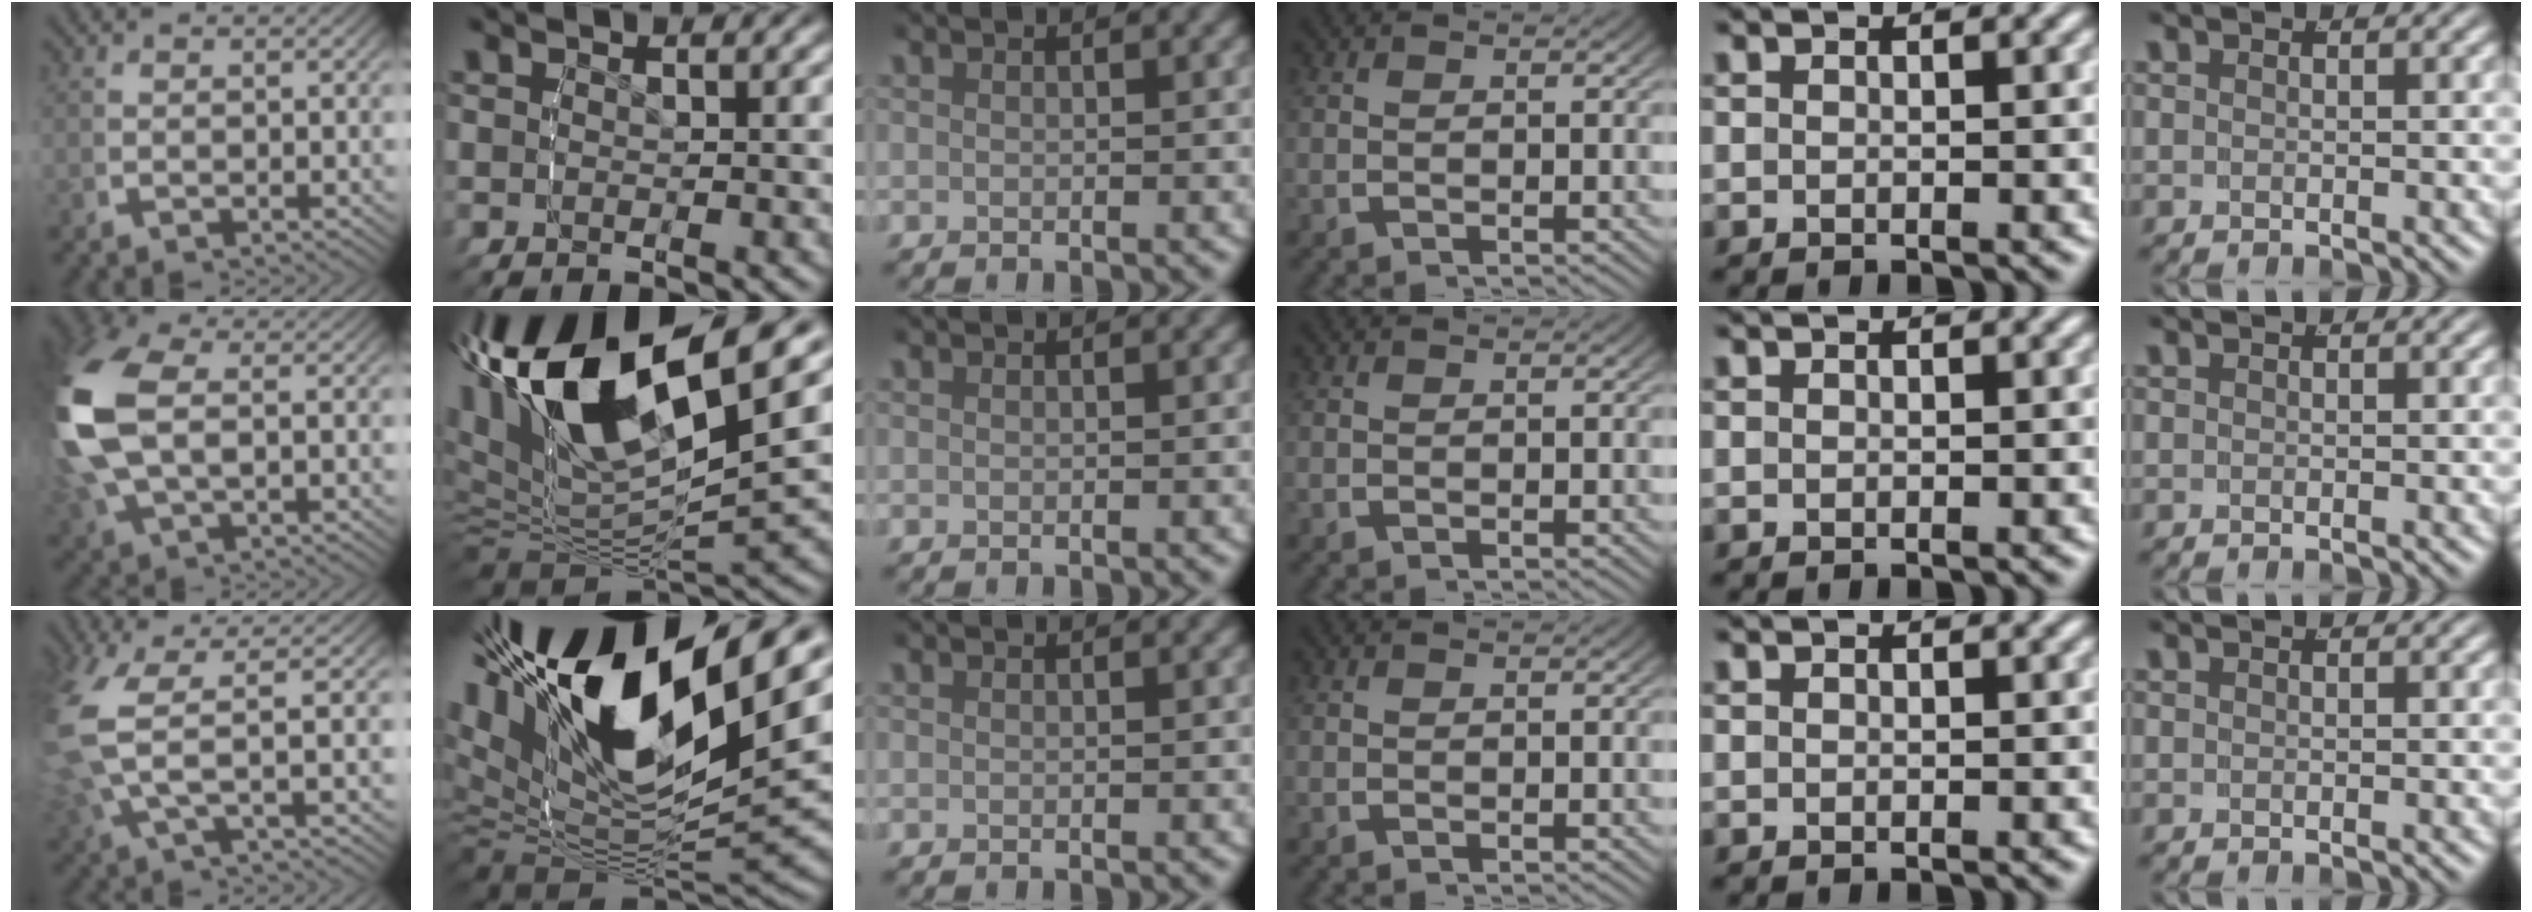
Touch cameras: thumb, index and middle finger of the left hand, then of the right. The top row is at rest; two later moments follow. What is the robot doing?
{"motion": "lift_and_place", "object": "pen"}